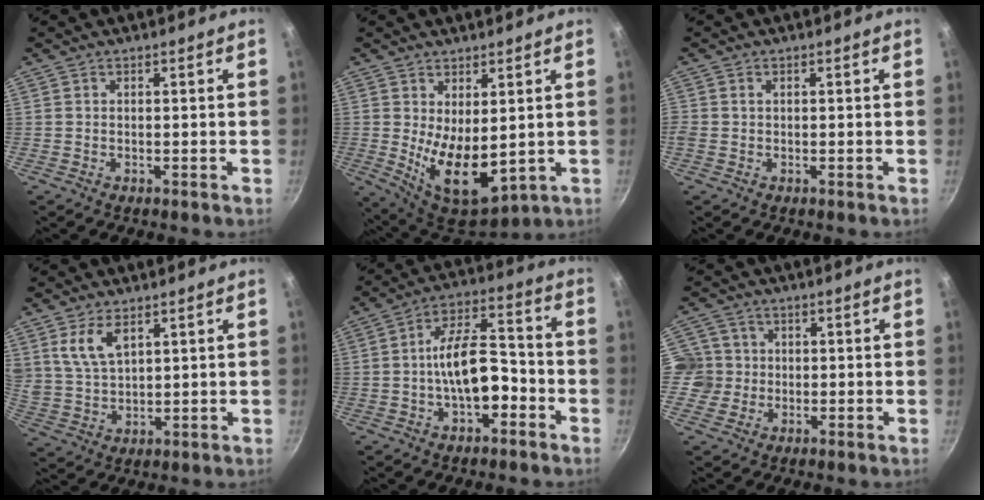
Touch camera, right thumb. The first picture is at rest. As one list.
[{"total": 11.8, "force": [0.6, 6.1, 10.1], "torque": [-0.139, -0.033, 0.033]}, {"total": 1.0, "force": [0.1, 0.8, 0.5], "torque": [-0.009, 0.003, 0.000]}, {"total": 7.4, "force": [3.8, 3.9, 5.0], "torque": [-0.088, -0.022, 0.085]}, {"total": 12.0, "force": [-3.5, 6.3, 9.6], "torque": [-0.129, 0.056, -0.060]}, {"total": 5.5, "force": [-0.1, 5.5, 0.8], "torque": [0.028, 0.006, -0.012]}]